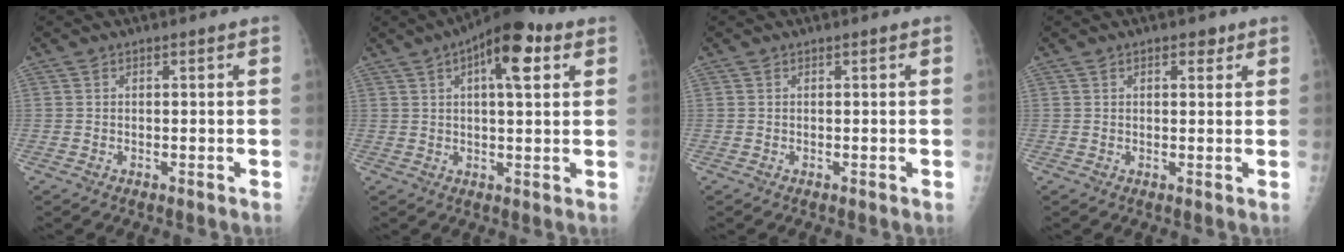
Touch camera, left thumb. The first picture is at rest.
{"total": 11.7, "force": [4.9, 4.4, 9.7], "torque": [-0.125, 0.005, 0.067]}
{"total": 0.0}
{"total": 2.4, "force": [1.3, 1.3, 1.5], "torque": [-0.008, -0.004, 0.017]}